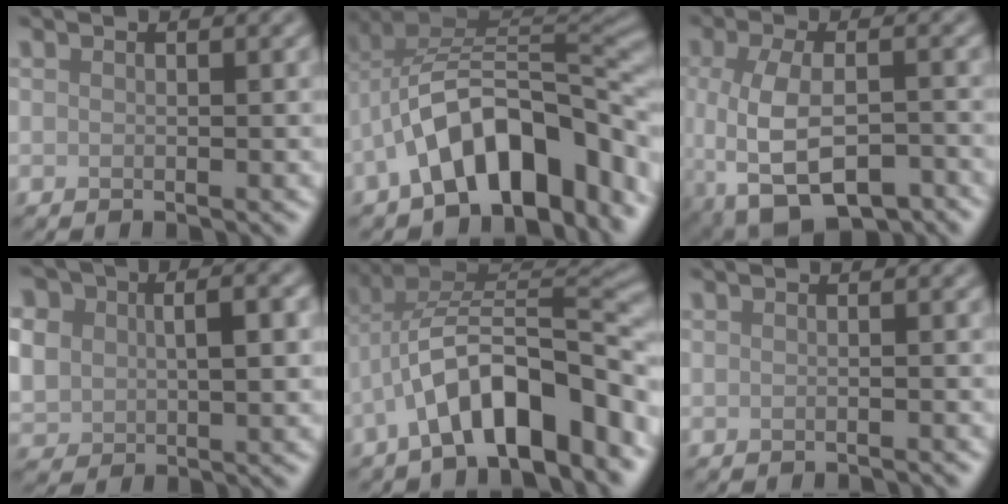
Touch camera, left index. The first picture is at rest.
{"total": 12.7, "force": [-4.5, 7.4, 9.3], "torque": [-0.130, 0.014, -0.080]}
{"total": 8.4, "force": [-3.4, 4.3, 6.4], "torque": [-0.134, -0.028, -0.053]}
{"total": 9.5, "force": [1.5, 7.2, 6.0], "torque": [-0.114, 0.019, 0.018]}
{"total": 11.2, "force": [-4.5, 4.5, 9.3], "torque": [-0.143, 0.020, -0.079]}
{"total": 1.0, "force": [-0.9, 0.1, 0.4], "torque": [0.000, -0.002, -0.018]}